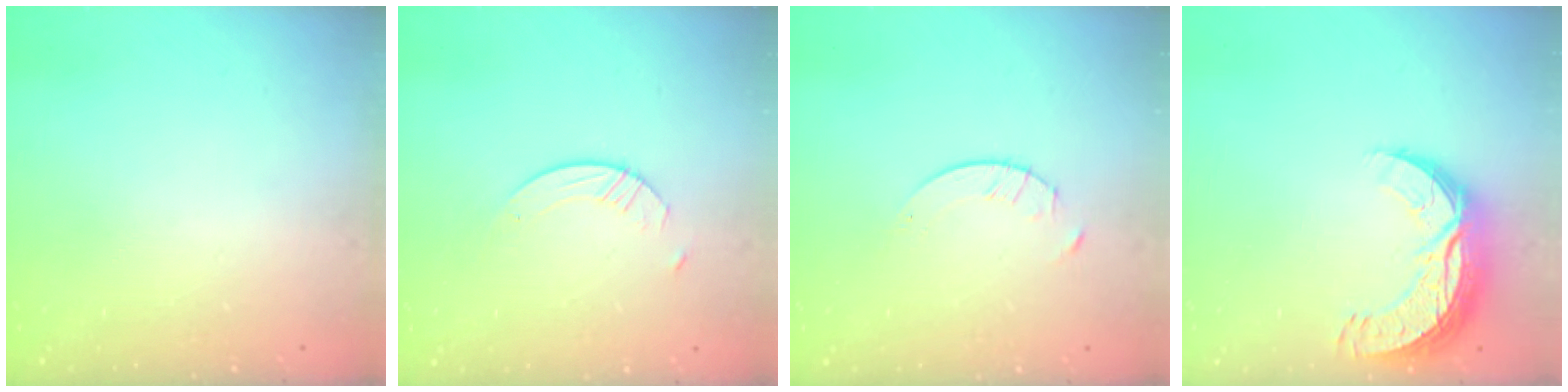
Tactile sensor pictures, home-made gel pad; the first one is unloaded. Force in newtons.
{"total": 4.9, "press": 4.8, "slide": 0.5}
{"total": 2.1, "press": 2.1, "slide": 0.3}
{"total": 10.7, "press": 10.7, "slide": 0.7}